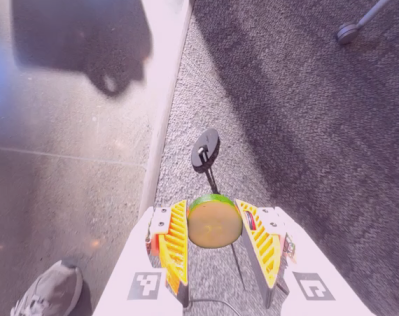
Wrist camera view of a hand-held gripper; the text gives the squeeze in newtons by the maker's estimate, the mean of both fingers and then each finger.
{"total": 7.9, "left": 7.8, "right": 7.9}